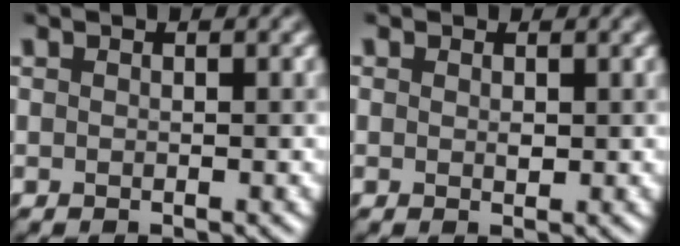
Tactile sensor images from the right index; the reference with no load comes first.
{"total": 0.8, "force": [0.2, 0.6, 0.4], "torque": [-0.006, -0.002, 0.002]}